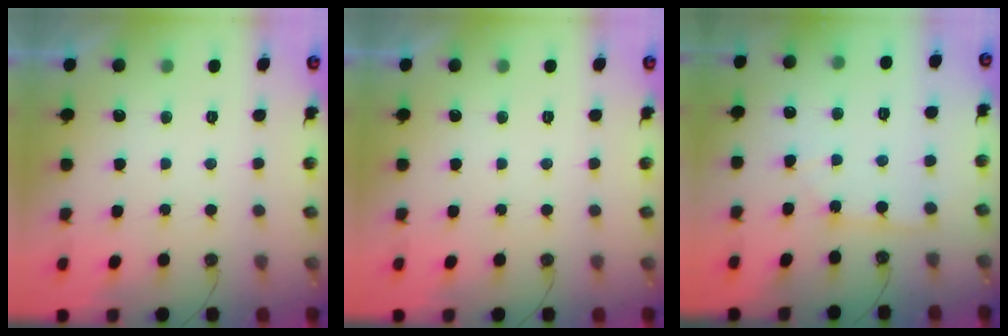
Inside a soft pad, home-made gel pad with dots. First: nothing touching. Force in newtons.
{"total": 0.0}
{"total": 3.2, "press": 3.2, "slide": 0.5}